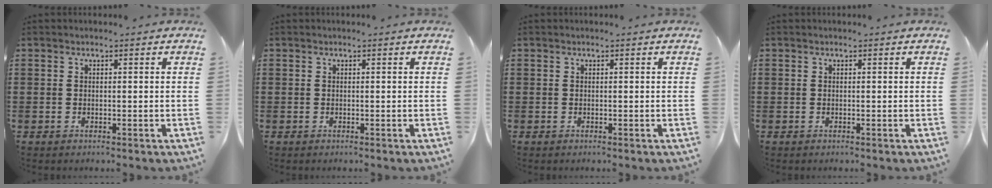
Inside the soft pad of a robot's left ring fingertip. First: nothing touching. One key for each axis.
{"total": 0.0}
{"total": 0.0}
{"total": 0.0}